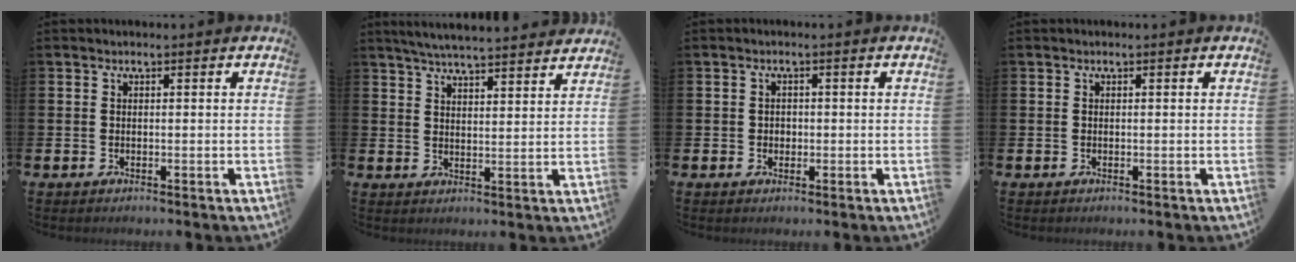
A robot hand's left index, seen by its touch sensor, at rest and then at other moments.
{"total": 5.3, "force": [5.2, 0.0, 1.0], "torque": [-0.029, -0.029, 0.092]}
{"total": 1.2, "force": [0.1, 1.1, 0.4], "torque": [0.002, 0.004, -0.002]}
{"total": 0.0}